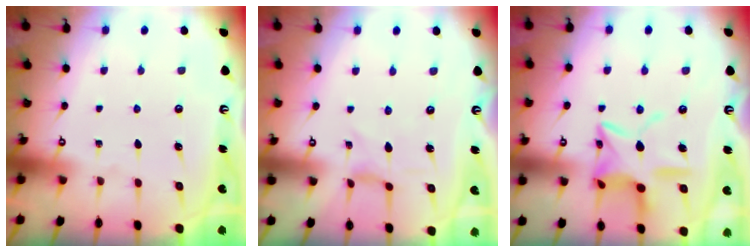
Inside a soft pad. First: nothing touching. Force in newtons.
{"total": 0.0}
{"total": 14.1, "press": 14.1, "slide": 1.0}